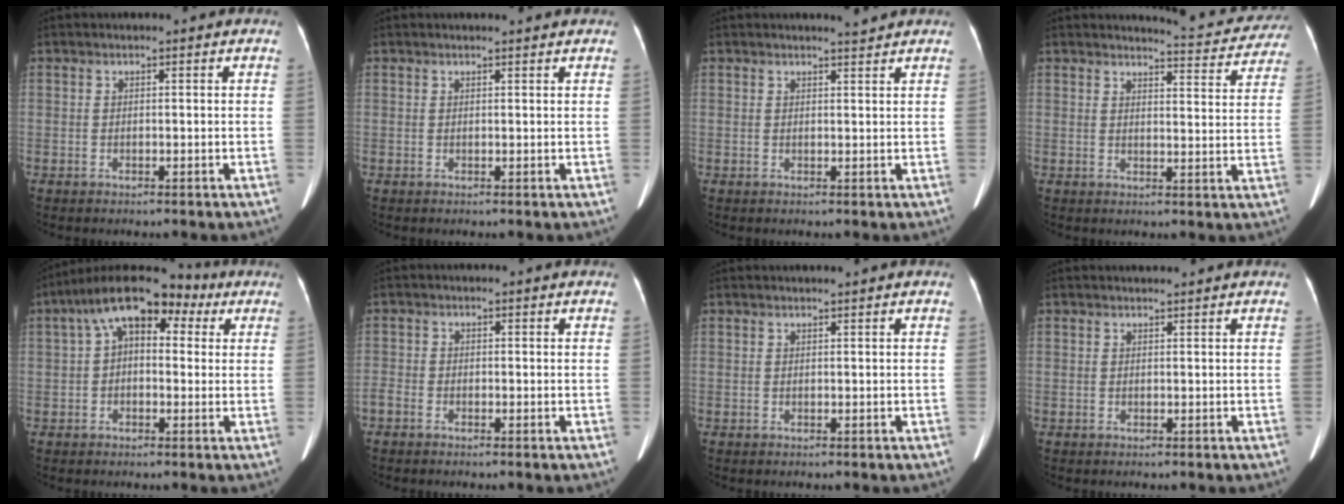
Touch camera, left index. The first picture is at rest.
{"total": 1.8, "force": [1.7, 0.0, 0.5], "torque": [-0.010, 0.004, 0.019]}
{"total": 1.5, "force": [1.4, -0.3, 0.2], "torque": [-0.009, -0.009, 0.024]}
{"total": 8.7, "force": [8.6, 1.1, 0.6], "torque": [0.000, -0.018, 0.088]}
{"total": 11.9, "force": [4.7, 6.0, 9.0], "torque": [-0.141, 0.068, 0.071]}
{"total": 2.1, "force": [-1.3, 1.3, 1.1], "torque": [-0.032, 0.006, -0.025]}
{"total": 0.7, "force": [0.6, -0.2, 0.4], "torque": [-0.007, 0.007, 0.015]}
{"total": 0.7, "force": [0.7, 0.0, 0.0], "torque": [-0.008, 0.013, 0.014]}